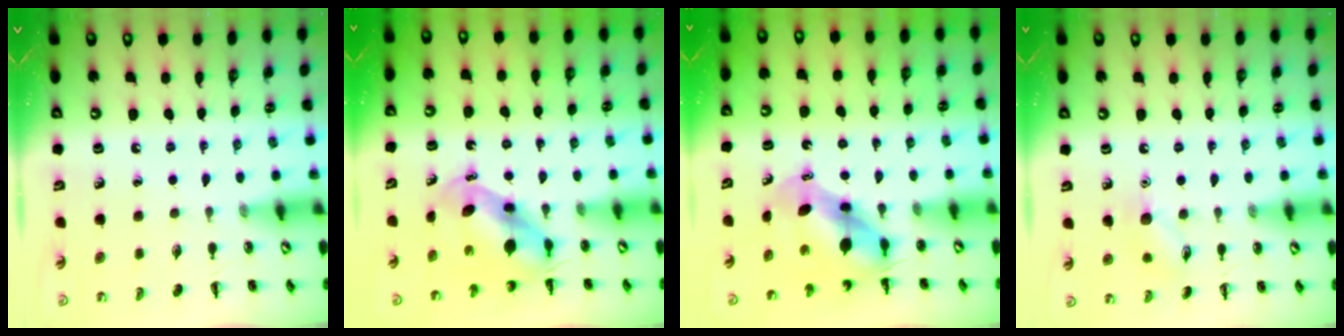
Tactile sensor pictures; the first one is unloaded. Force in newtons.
{"total": 6.3, "press": 6.2, "slide": 1.1}
{"total": 6.3, "press": 6.2, "slide": 1.3}
{"total": 7.0, "press": 6.9, "slide": 1.3}